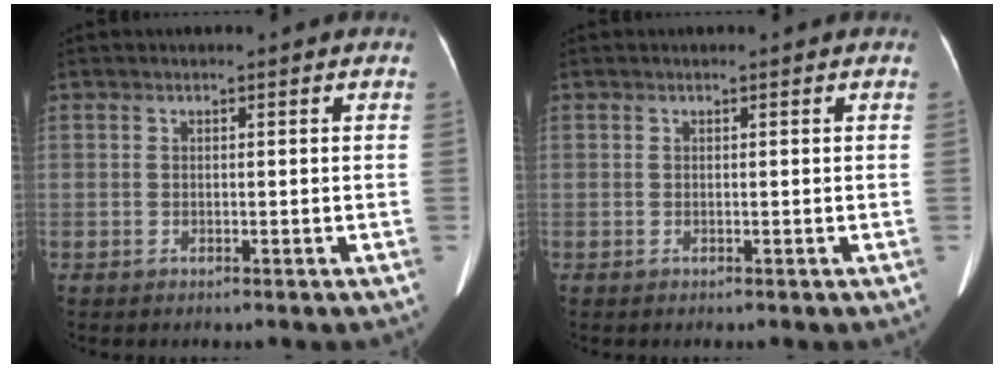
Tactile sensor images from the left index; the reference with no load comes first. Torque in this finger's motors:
{"motor_torque": [0.00, 0.01, 0.00, 0.00]}